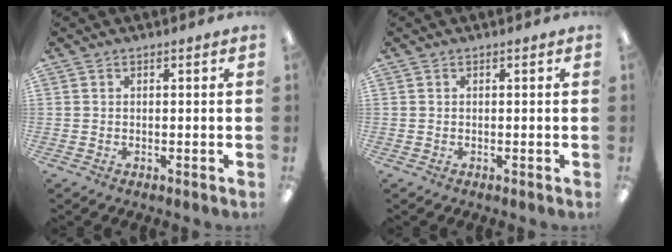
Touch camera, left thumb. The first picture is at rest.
{"total": 0.0}